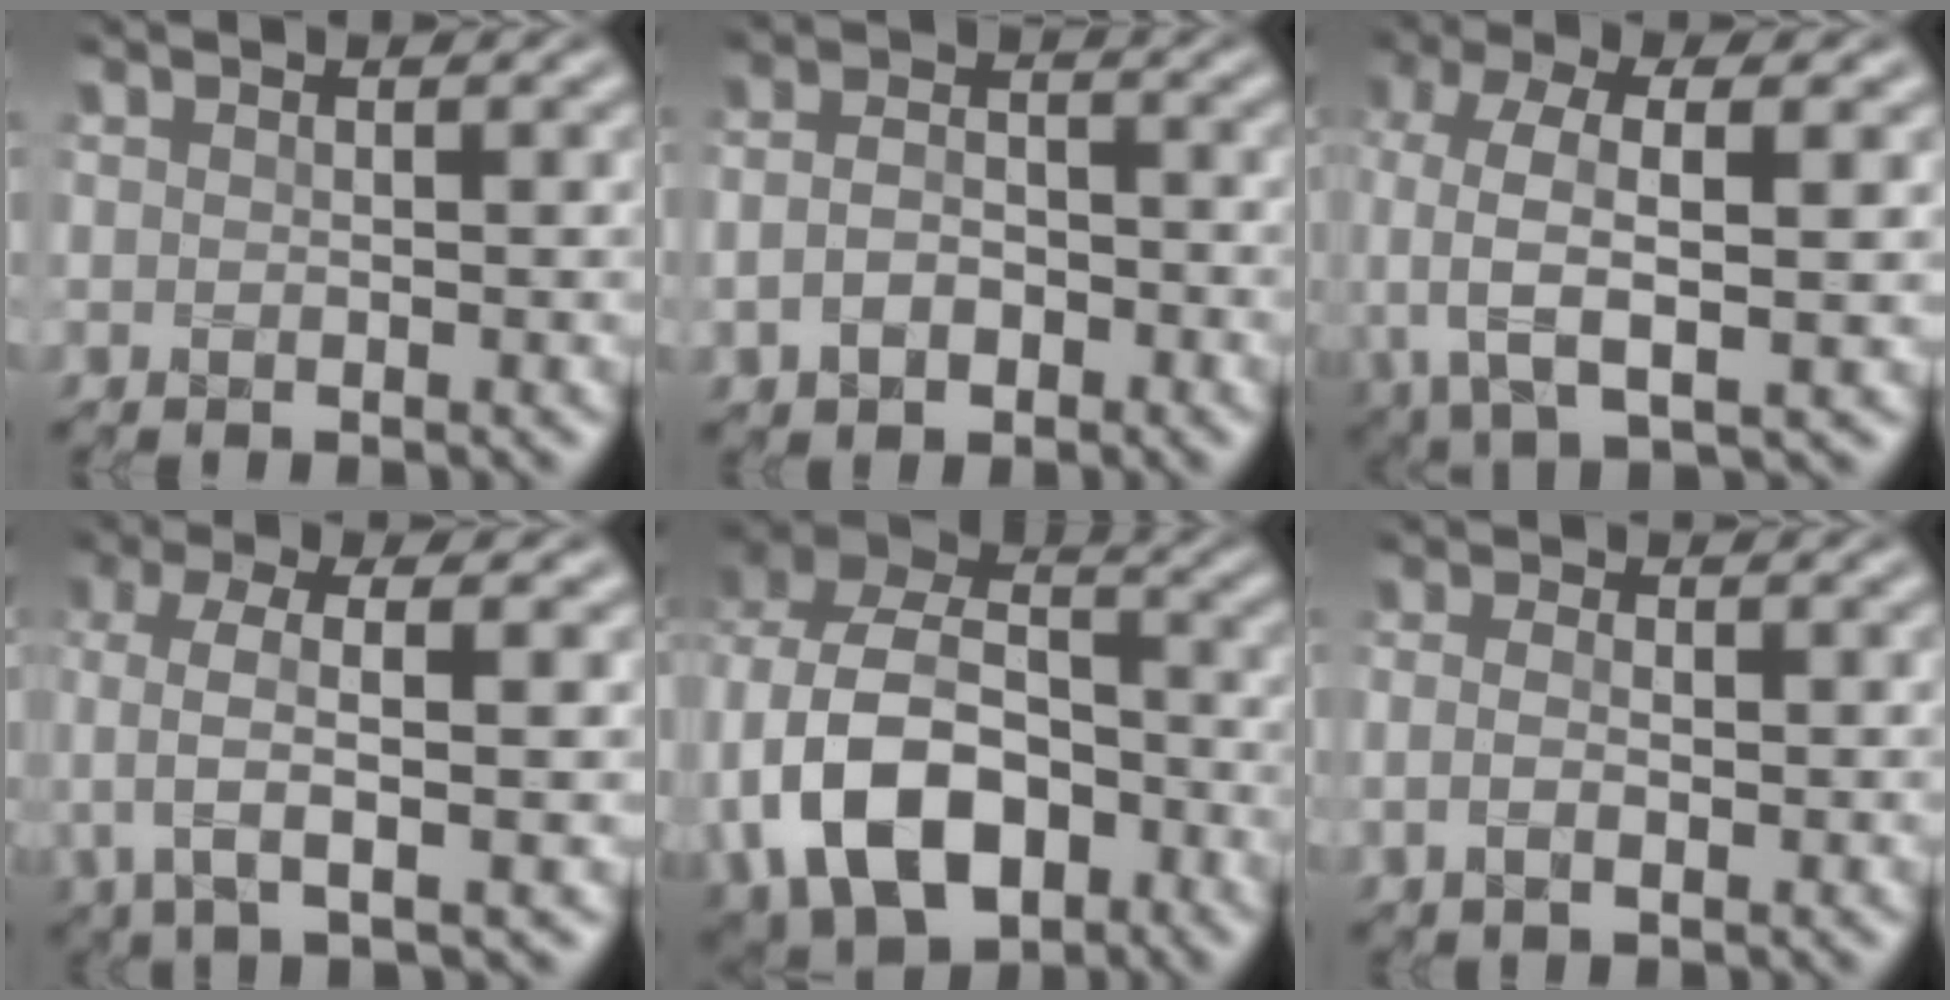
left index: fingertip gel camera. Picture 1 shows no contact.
{"total": 3.3, "force": [-1.1, 2.2, 2.2], "torque": [-0.048, -0.001, -0.027]}
{"total": 7.6, "force": [-0.9, 3.0, 6.9], "torque": [-0.146, 0.006, -0.026]}
{"total": 5.4, "force": [0.3, 1.6, 5.1], "torque": [-0.099, 0.005, 0.003]}
{"total": 14.4, "force": [-3.9, 10.2, 9.4], "torque": [-0.204, -0.022, -0.070]}
{"total": 2.3, "force": [-0.3, 1.3, 1.9], "torque": [-0.036, -0.002, -0.011]}